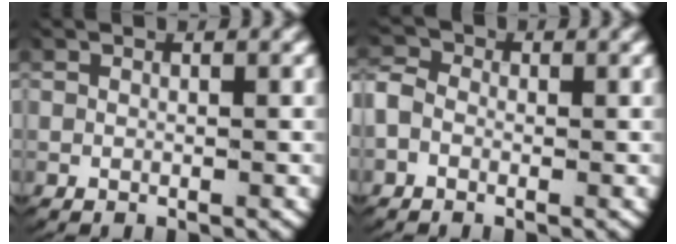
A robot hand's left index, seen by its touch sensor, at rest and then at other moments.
{"total": 2.7, "force": [-0.2, 2.4, 1.2], "torque": [-0.039, 0.002, -0.012]}